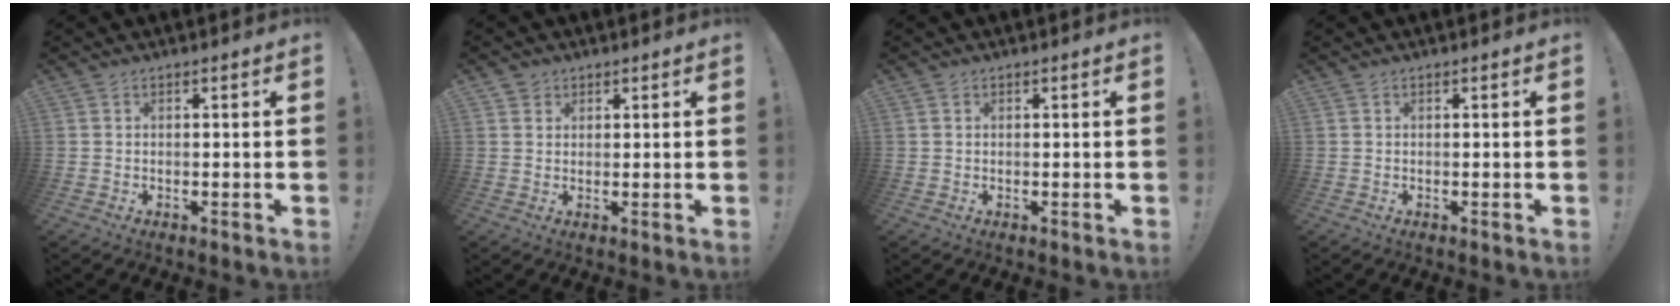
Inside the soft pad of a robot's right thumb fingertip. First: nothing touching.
{"total": 2.1, "force": [1.3, 1.7, 0.0], "torque": [0.000, -0.003, 0.024]}
{"total": 0.0}
{"total": 0.0}